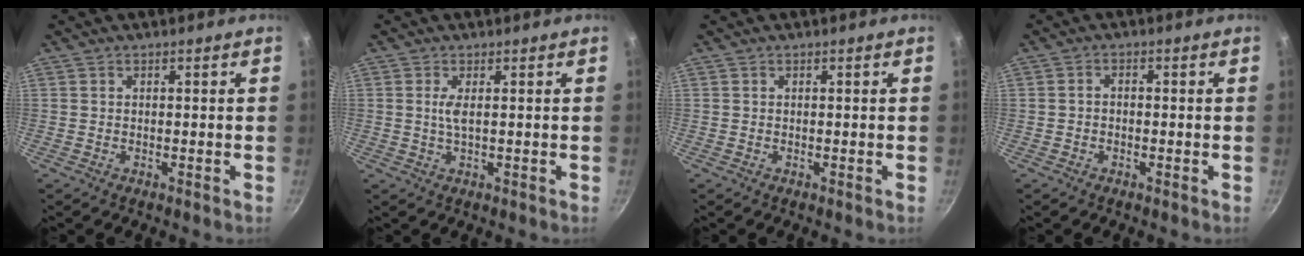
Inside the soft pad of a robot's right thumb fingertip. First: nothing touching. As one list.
[{"total": 2.2, "force": [0.4, 0.5, 2.1], "torque": [-0.051, -0.001, 0.010]}, {"total": 0.0}, {"total": 1.5, "force": [-0.5, 1.0, 0.9], "torque": [-0.016, 0.010, -0.011]}]